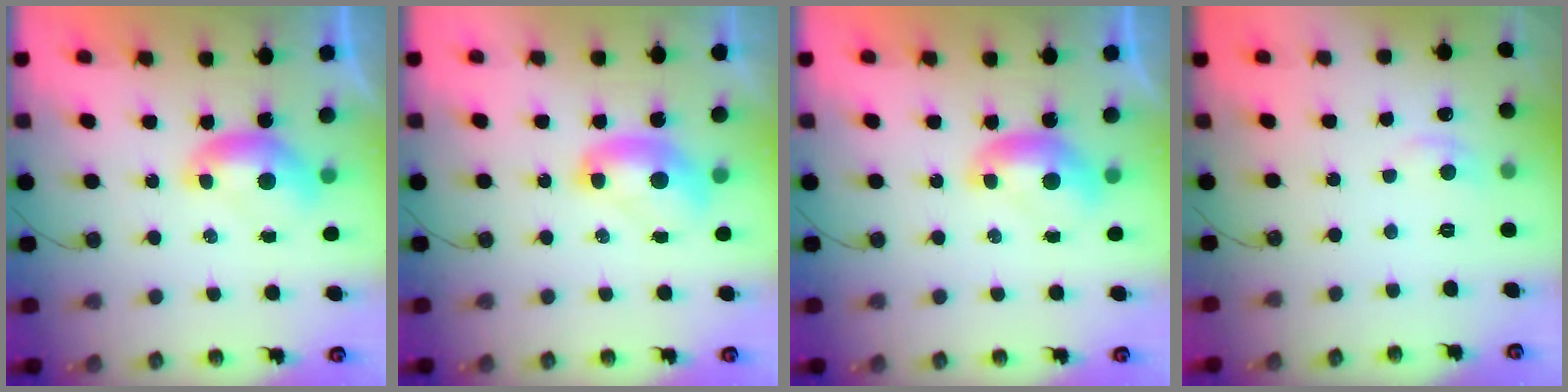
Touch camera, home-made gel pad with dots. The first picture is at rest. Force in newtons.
{"total": 2.2, "press": 2.2, "slide": 0.2}
{"total": 0.0}
{"total": 1.2, "press": 0.9, "slide": 0.8}